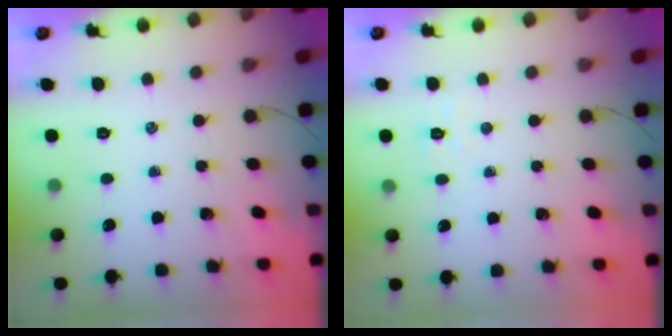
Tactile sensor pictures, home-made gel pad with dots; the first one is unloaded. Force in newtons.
{"total": 3.6, "press": 3.5, "slide": 0.8}